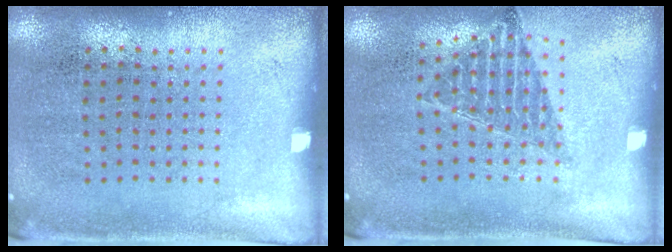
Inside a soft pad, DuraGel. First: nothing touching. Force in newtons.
{"total": 0.8, "press": 0.8, "slide": 0.1}